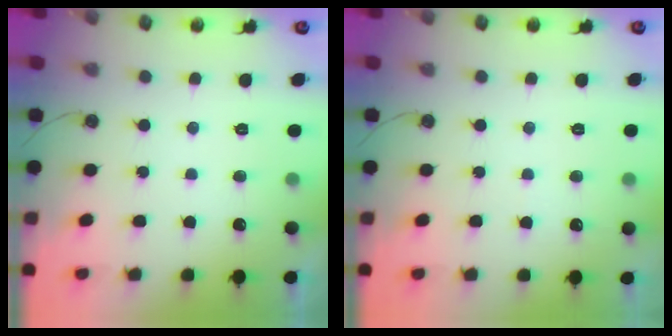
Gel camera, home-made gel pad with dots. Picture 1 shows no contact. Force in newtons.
{"total": 2.5, "press": 2.4, "slide": 0.4}